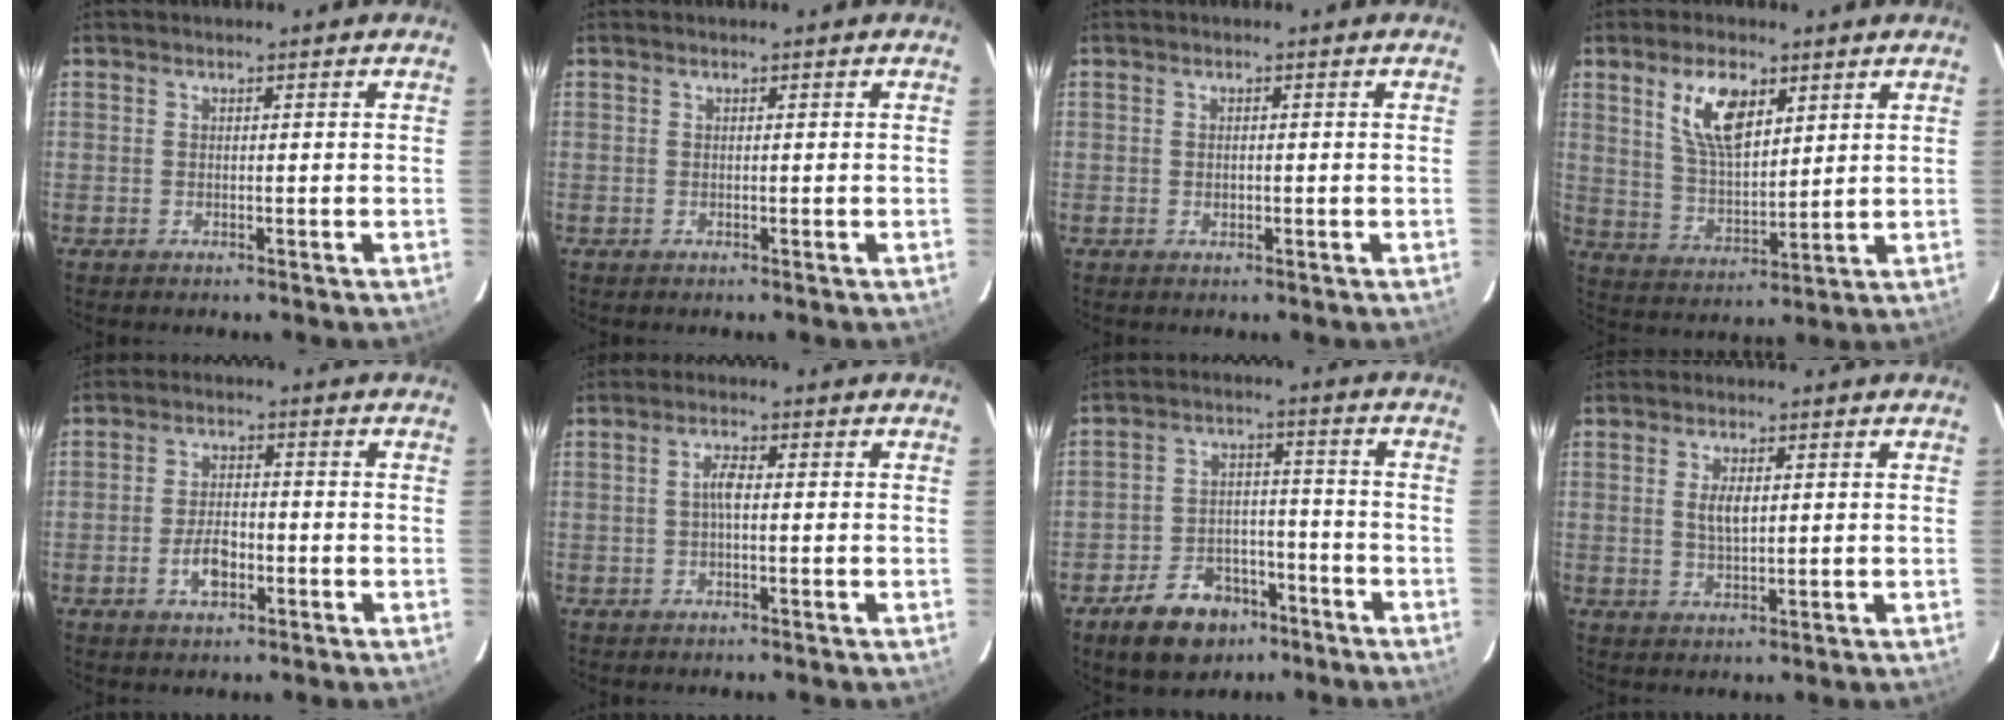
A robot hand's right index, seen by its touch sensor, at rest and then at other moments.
{"total": 0.0}
{"total": 0.8, "force": [-0.2, 0.7, 0.3], "torque": [-0.006, 0.000, -0.001]}
{"total": 10.3, "force": [5.0, 4.8, 7.6], "torque": [-0.141, 0.009, 0.104]}
{"total": 5.3, "force": [-2.2, 2.8, 3.8], "torque": [-0.078, 0.002, -0.035]}
{"total": 2.3, "force": [-0.2, 0.7, 2.2], "torque": [-0.044, 0.007, -0.004]}
{"total": 11.8, "force": [-7.6, 7.6, 5.0], "torque": [-0.112, 0.023, -0.105]}
{"total": 3.3, "force": [0.7, 1.4, 2.9], "torque": [-0.055, -0.001, 0.015]}